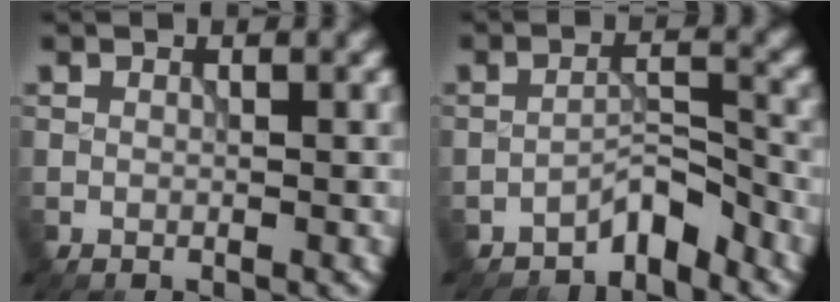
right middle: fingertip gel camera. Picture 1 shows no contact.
{"total": 3.0, "force": [-2.7, 0.7, 1.2], "torque": [-0.013, 0.017, -0.048]}